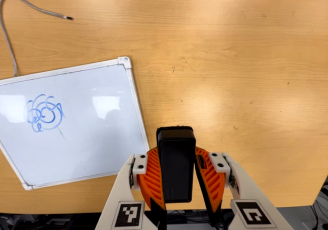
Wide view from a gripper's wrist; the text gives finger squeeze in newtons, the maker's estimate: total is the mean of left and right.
{"total": 8.9, "left": 7.7, "right": 10.1}